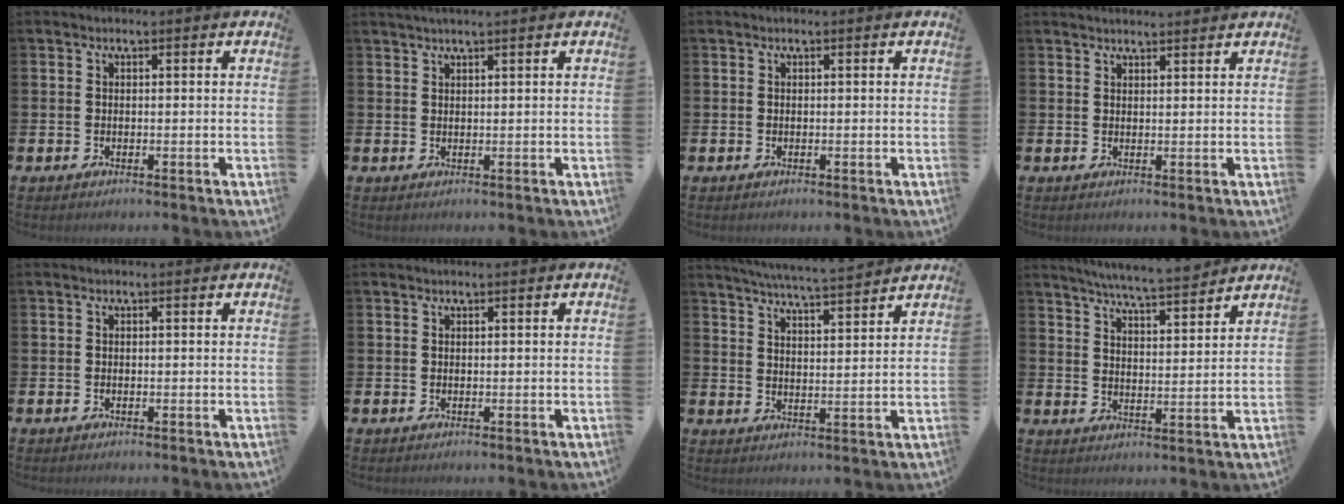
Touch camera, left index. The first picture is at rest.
{"total": 1.3, "force": [1.2, -0.3, 0.5], "torque": [-0.013, 0.002, 0.022]}
{"total": 0.0}
{"total": 2.0, "force": [2.0, 0.2, 0.1], "torque": [0.006, -0.011, 0.034]}
{"total": 0.0}
{"total": 0.0}
{"total": 5.8, "force": [5.6, -0.5, 1.1], "torque": [-0.033, -0.038, 0.097]}
{"total": 6.2, "force": [6.0, -0.2, 1.4], "torque": [-0.040, -0.040, 0.104]}